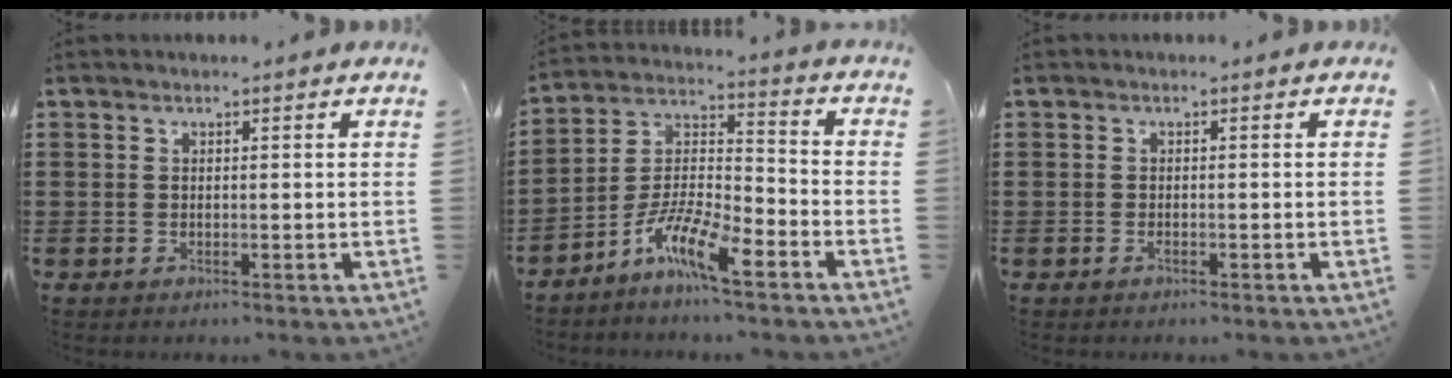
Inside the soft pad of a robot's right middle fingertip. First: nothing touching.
{"total": 9.0, "force": [-6.6, 1.7, 5.9], "torque": [-0.134, -0.011, -0.133]}
{"total": 0.8, "force": [-0.6, 0.3, 0.5], "torque": [-0.012, -0.003, -0.011]}